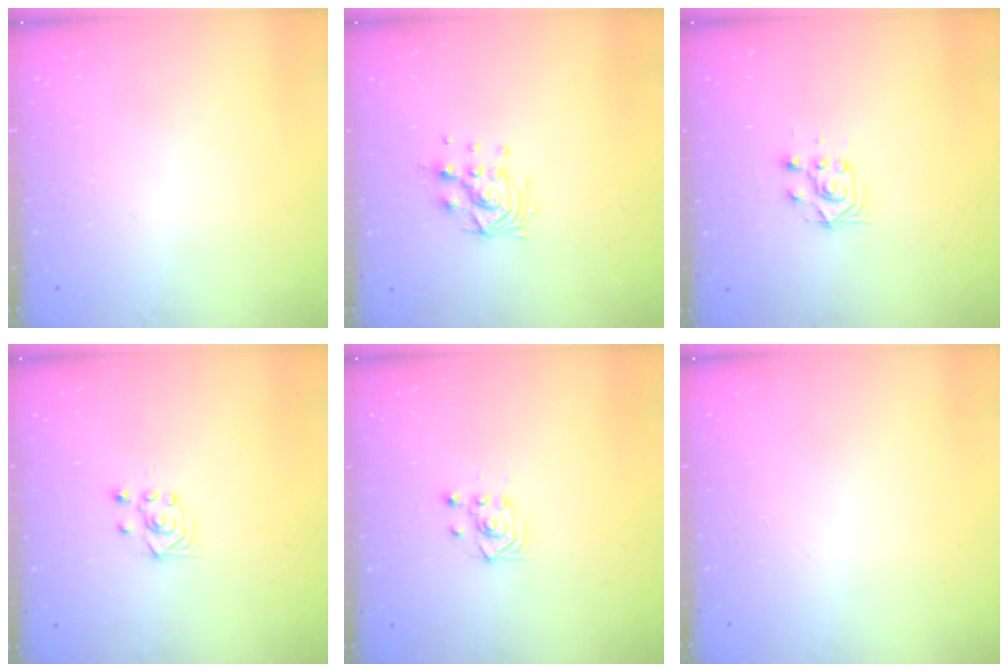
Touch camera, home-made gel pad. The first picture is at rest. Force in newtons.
{"total": 8.4, "press": 8.4, "slide": 0.3}
{"total": 7.0, "press": 7.0, "slide": 0.7}
{"total": 2.6, "press": 2.5, "slide": 1.0}
{"total": 3.2, "press": 3.1, "slide": 0.9}
{"total": 0.0}